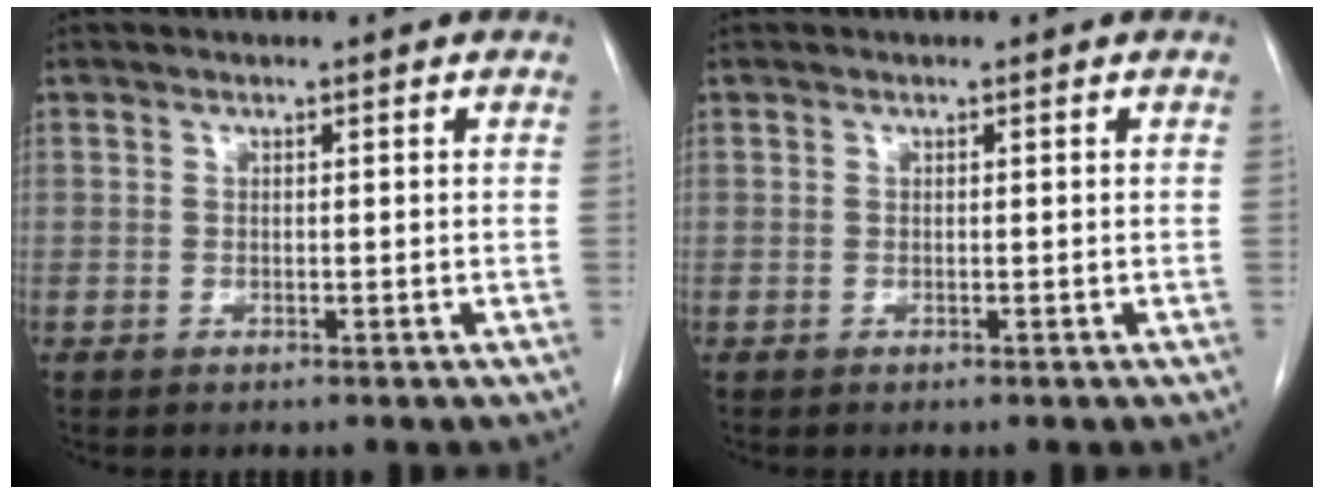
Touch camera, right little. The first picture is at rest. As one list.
[{"total": 0.0}]